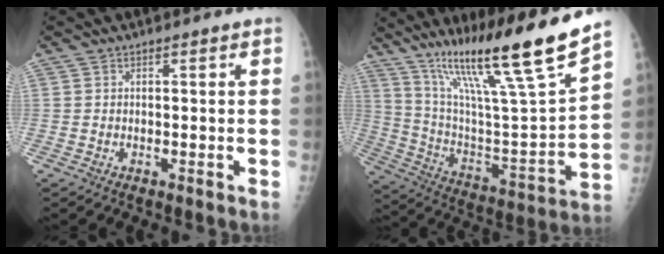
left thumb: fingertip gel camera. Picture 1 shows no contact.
{"total": 26.5, "force": [18.1, 1.6, 19.2], "torque": [-0.300, -0.059, 0.318]}